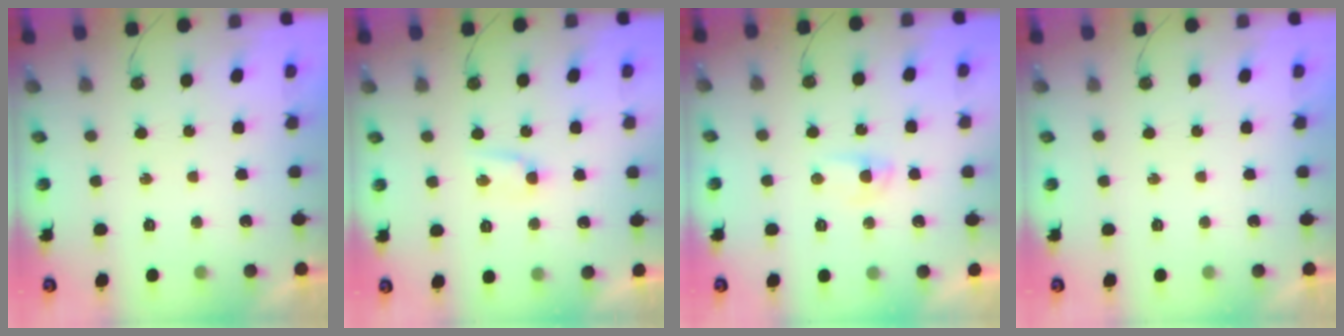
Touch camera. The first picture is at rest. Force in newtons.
{"total": 6.3, "press": 3.6, "slide": 5.2}
{"total": 2.7, "press": 2.6, "slide": 0.4}
{"total": 0.0}